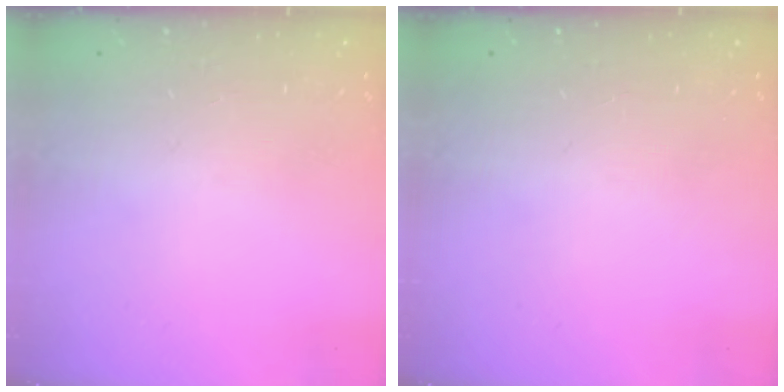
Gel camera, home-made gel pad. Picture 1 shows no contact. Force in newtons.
{"total": 0.0}